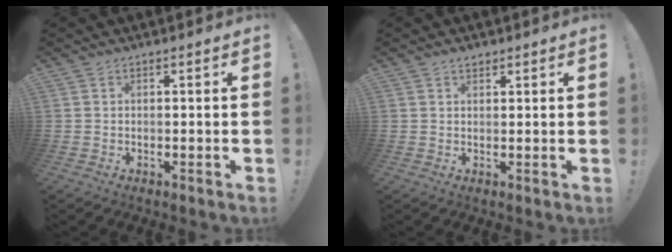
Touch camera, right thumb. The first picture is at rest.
{"total": 1.6, "force": [1.2, 0.9, 0.5], "torque": [0.001, -0.007, 0.021]}